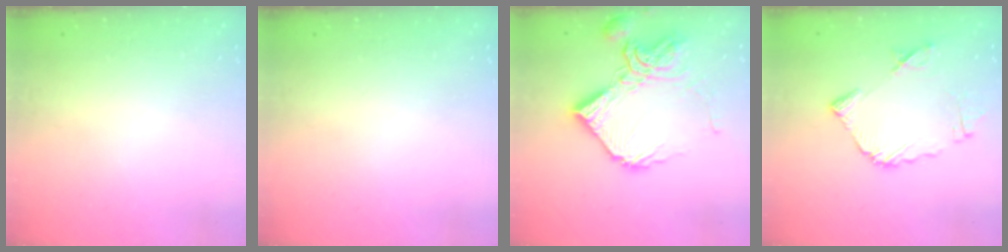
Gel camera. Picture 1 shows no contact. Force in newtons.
{"total": 0.0}
{"total": 15.6, "press": 15.5, "slide": 1.8}
{"total": 12.6, "press": 12.5, "slide": 1.5}